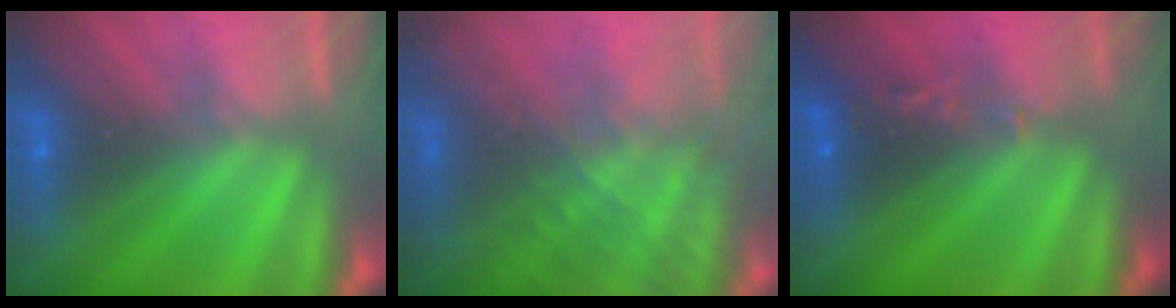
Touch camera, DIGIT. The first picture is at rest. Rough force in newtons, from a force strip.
{"total": 8.0}
{"total": 2.5}